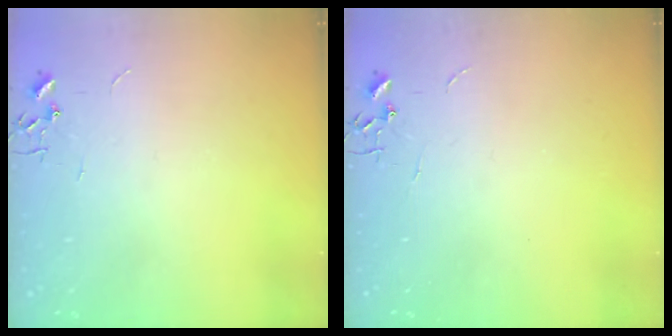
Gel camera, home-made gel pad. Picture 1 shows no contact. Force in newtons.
{"total": 0.0}